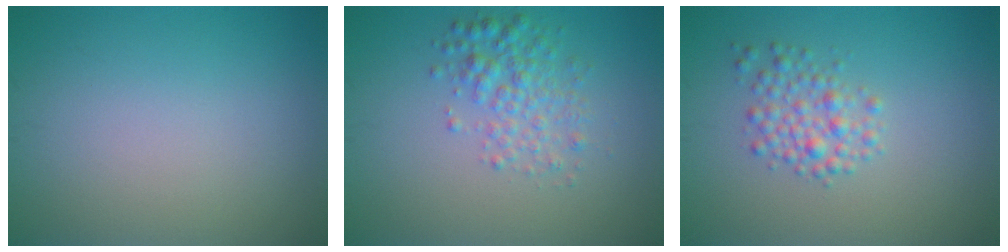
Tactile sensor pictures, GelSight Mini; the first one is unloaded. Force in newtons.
{"total": 3.0, "press": 3.0, "slide": 0.1}
{"total": 2.6, "press": 2.6, "slide": 0.1}